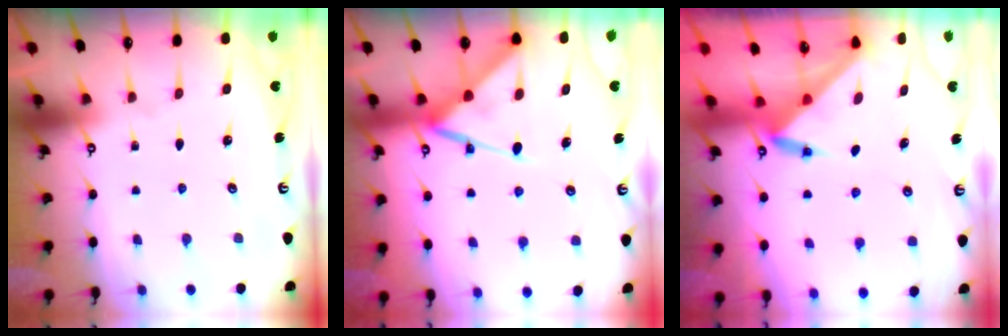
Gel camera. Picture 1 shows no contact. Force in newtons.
{"total": 11.4, "press": 11.3, "slide": 1.2}
{"total": 3.6, "press": 3.6, "slide": 0.3}